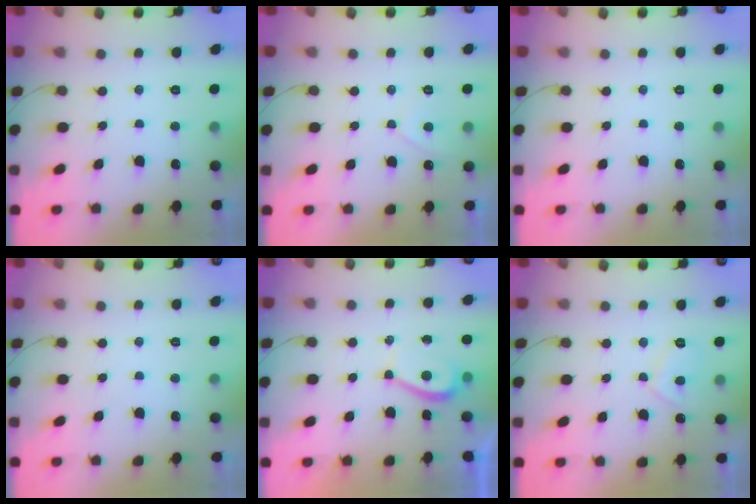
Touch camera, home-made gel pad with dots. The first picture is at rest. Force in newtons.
{"total": 2.7, "press": 2.7, "slide": 0.6}
{"total": 0.0}
{"total": 0.0}
{"total": 2.8, "press": 2.7, "slide": 0.5}
{"total": 4.3, "press": 4.2, "slide": 0.7}